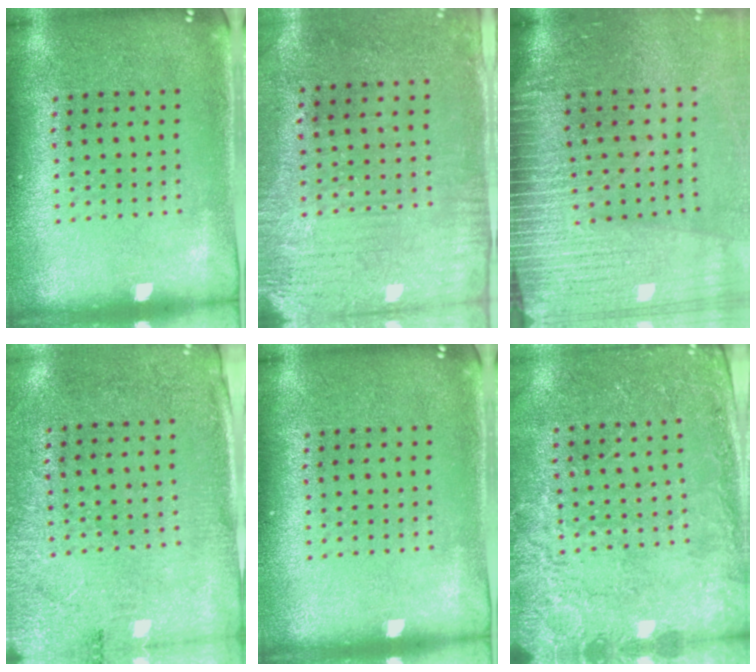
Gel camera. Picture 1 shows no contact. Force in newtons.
{"total": 3.1, "press": 2.4, "slide": 1.8}
{"total": 4.3, "press": 3.7, "slide": 2.3}
{"total": 2.6, "press": 2.2, "slide": 1.4}
{"total": 0.0}
{"total": 2.5, "press": 2.4, "slide": 0.5}